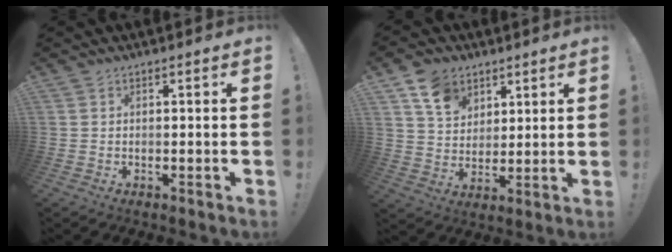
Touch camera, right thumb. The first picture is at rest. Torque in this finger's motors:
{"motor_torque": [0.18, 0.33, 0.06, 0.17, 0.01]}